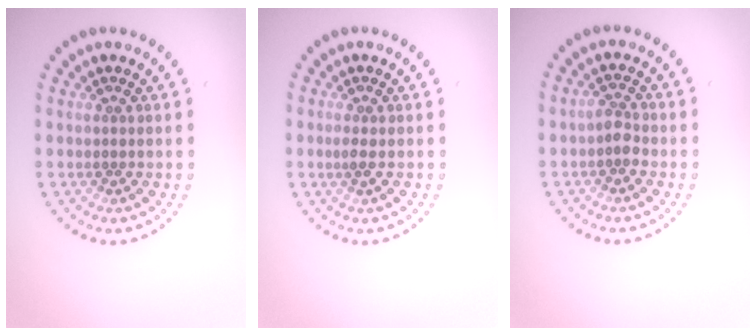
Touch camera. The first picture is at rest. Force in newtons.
{"total": 0.9, "press": 0.7, "slide": 0.5}
{"total": 1.5, "press": 1.4, "slide": 0.6}